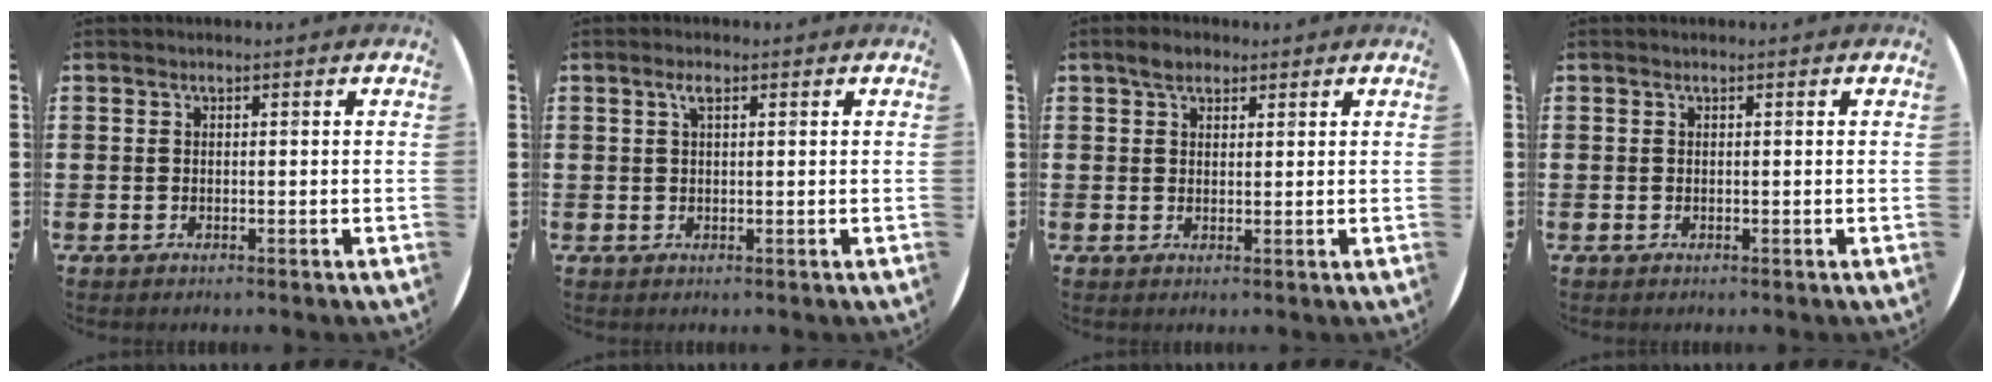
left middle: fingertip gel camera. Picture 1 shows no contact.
{"total": 1.7, "force": [0.8, 0.6, 1.4], "torque": [-0.030, 0.006, 0.013]}
{"total": 2.6, "force": [2.0, 1.4, 0.9], "torque": [-0.003, 0.001, 0.034]}
{"total": 0.0}